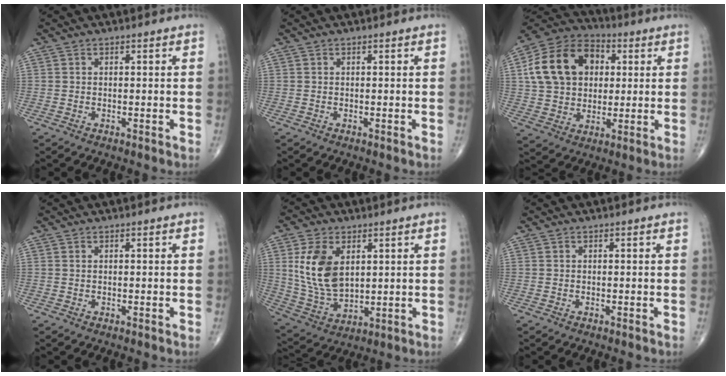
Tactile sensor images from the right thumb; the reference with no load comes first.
{"total": 0.0}
{"total": 17.7, "force": [3.7, 13.4, 11.0], "torque": [-0.176, 0.016, 0.060]}
{"total": 0.0}
{"total": 13.2, "force": [3.5, 8.0, 9.8], "torque": [-0.181, -0.017, 0.081]}
{"total": 0.0}